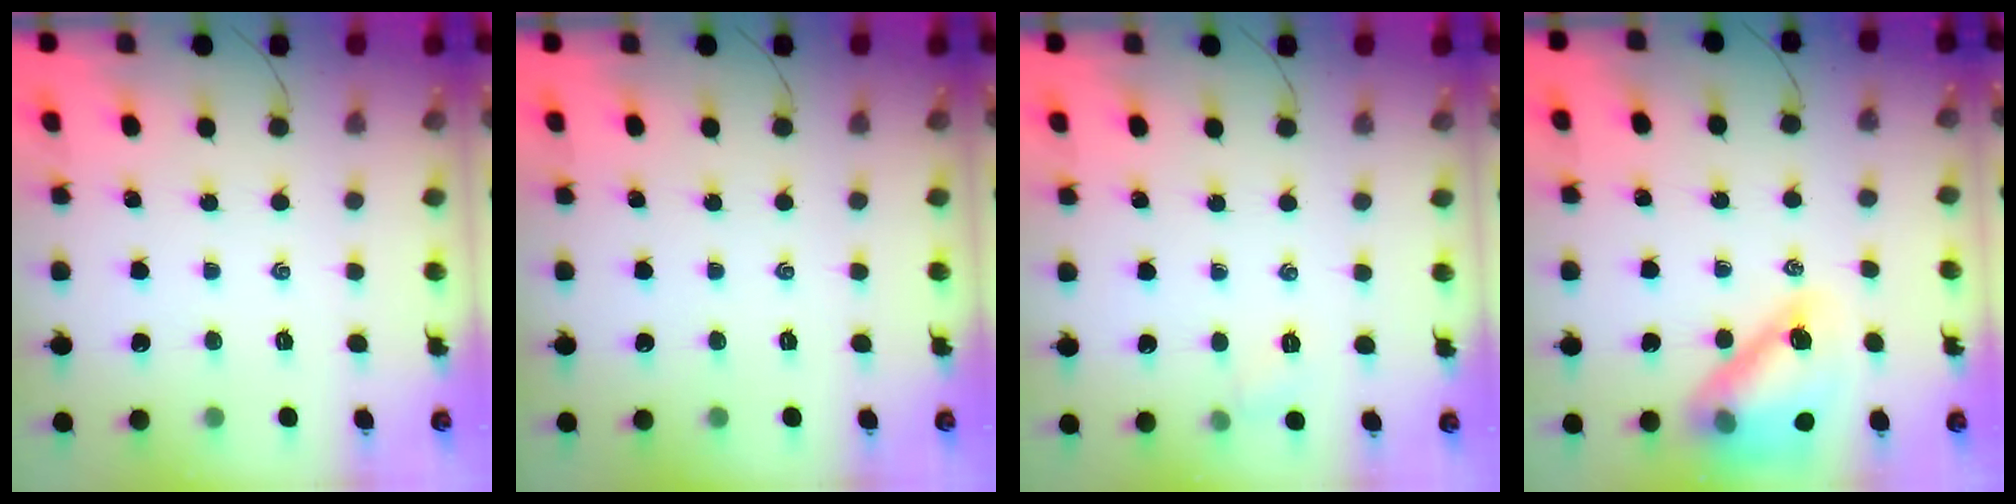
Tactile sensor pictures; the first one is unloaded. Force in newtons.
{"total": 0.0}
{"total": 4.7, "press": 4.6, "slide": 1.0}
{"total": 15.6, "press": 14.9, "slide": 4.6}